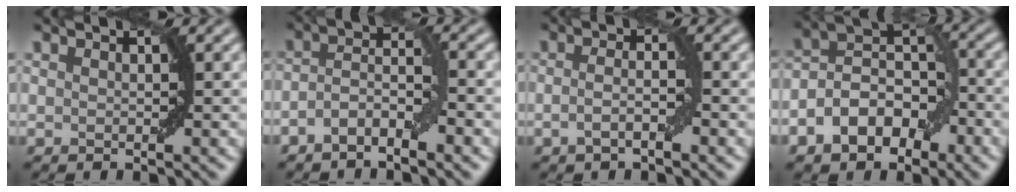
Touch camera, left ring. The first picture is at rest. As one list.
[{"total": 3.5, "force": [-2.0, 1.1, 2.6], "torque": [-0.049, 0.011, -0.041]}, {"total": 2.1, "force": [-0.7, 0.5, 1.9], "torque": [-0.037, 0.002, -0.017]}, {"total": 6.6, "force": [-3.0, 4.0, 4.3], "torque": [-0.070, 0.008, -0.064]}]